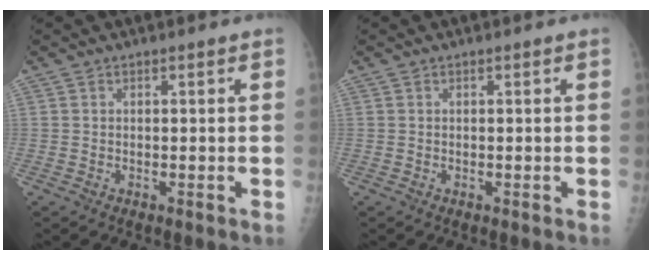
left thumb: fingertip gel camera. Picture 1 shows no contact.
{"total": 0.0}